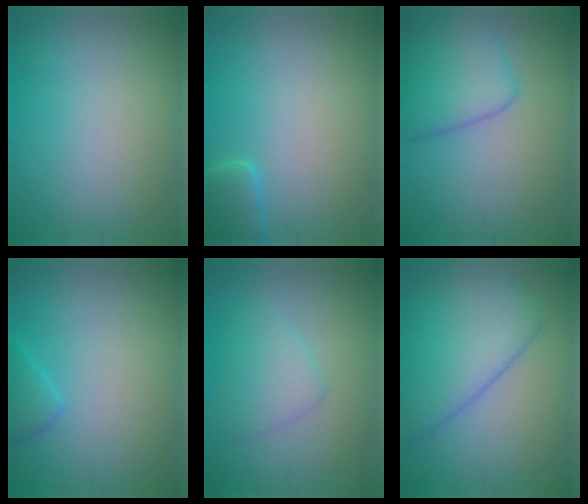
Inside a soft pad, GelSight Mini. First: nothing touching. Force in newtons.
{"total": 2.3, "press": 2.3, "slide": 0.2}
{"total": 4.8, "press": 4.8, "slide": 0.1}
{"total": 1.7, "press": 1.7, "slide": 0.1}
{"total": 2.6, "press": 2.6, "slide": 0.3}
{"total": 7.0, "press": 7.0, "slide": 0.5}